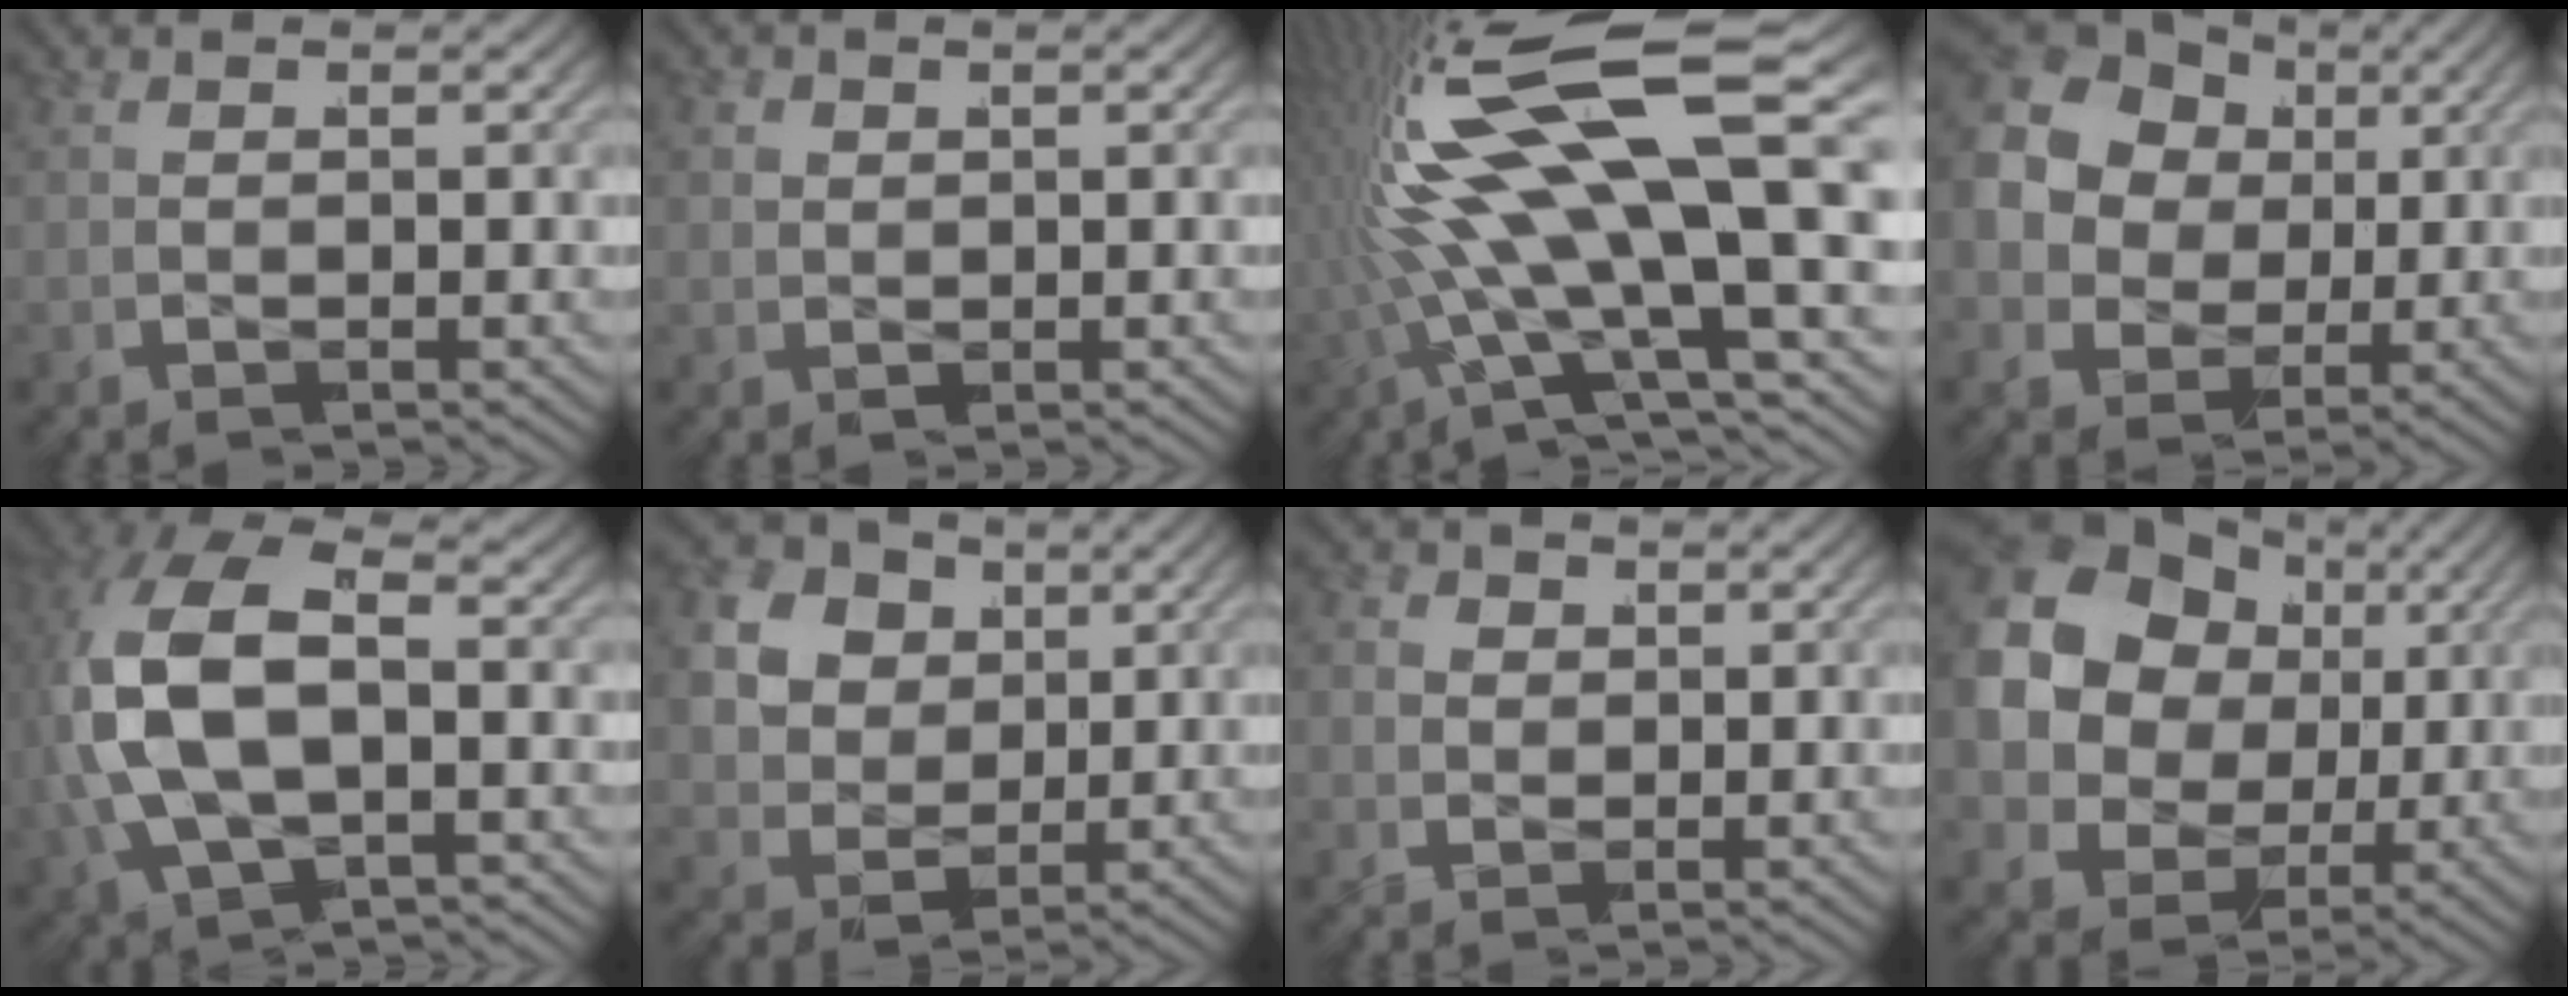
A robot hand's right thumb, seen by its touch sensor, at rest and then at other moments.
{"total": 0.9, "force": [0.3, 0.9, 0.1], "torque": [-0.011, -0.001, 0.008]}
{"total": 13.0, "force": [0.1, 5.4, 11.8], "torque": [-0.260, 0.009, 0.001]}
{"total": 12.3, "force": [1.8, 9.8, 7.2], "torque": [-0.194, -0.015, 0.027]}
{"total": 13.0, "force": [-0.3, 8.4, 9.9], "torque": [-0.265, -0.022, 0.006]}
{"total": 13.5, "force": [1.9, 11.6, 6.6], "torque": [-0.177, -0.016, 0.017]}
{"total": 2.7, "force": [0.1, 2.5, 1.0], "torque": [-0.030, -0.009, 0.001]}
{"total": 17.2, "force": [1.7, 13.2, 10.9], "torque": [-0.258, -0.011, 0.018]}